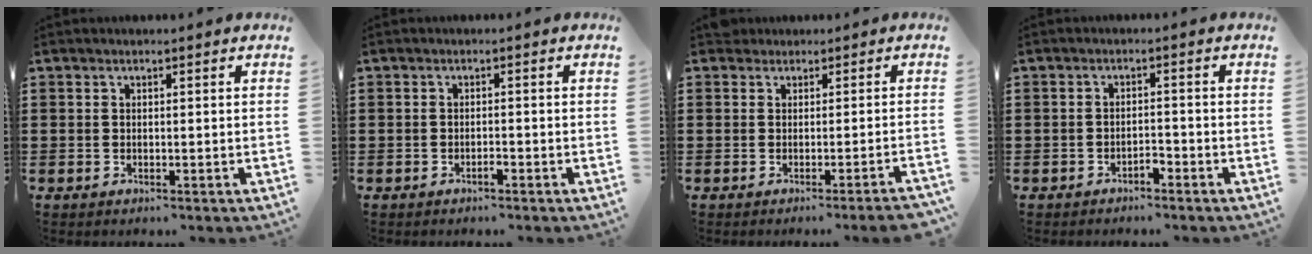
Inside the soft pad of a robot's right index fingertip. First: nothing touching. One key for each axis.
{"total": 0.9, "fx": -0.7, "fy": 0.1, "fz": 0.6, "tx": -0.014, "ty": -0.003, "tz": -0.013}
{"total": 0.8, "fx": -0.4, "fy": 0.0, "fz": 0.7, "tx": -0.017, "ty": 0.001, "tz": -0.007}
{"total": 1.7, "fx": -1.6, "fy": 0.3, "fz": 0.6, "tx": -0.018, "ty": 0.000, "tz": -0.031}